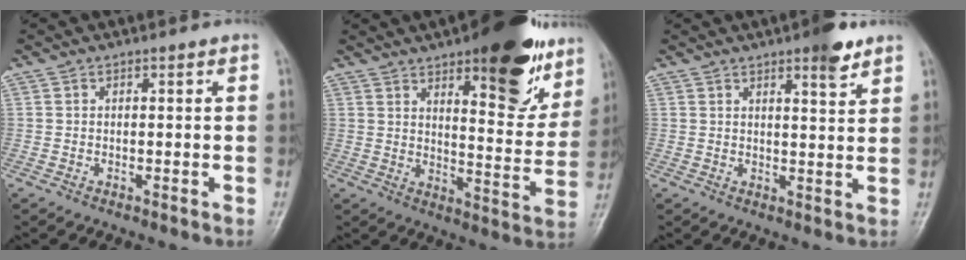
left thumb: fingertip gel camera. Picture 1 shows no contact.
{"total": 15.6, "force": [9.5, 4.8, 11.4], "torque": [-0.119, -0.054, 0.136]}
{"total": 5.5, "force": [3.7, 1.3, 3.8], "torque": [-0.043, -0.021, 0.048]}